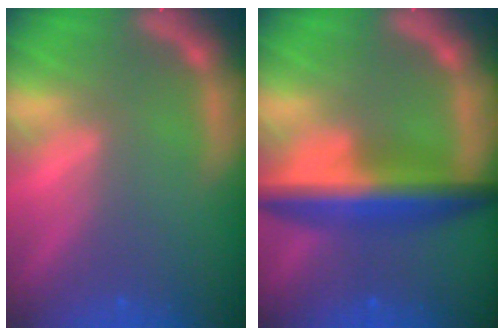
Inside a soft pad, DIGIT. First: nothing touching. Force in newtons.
{"total": 7.4}